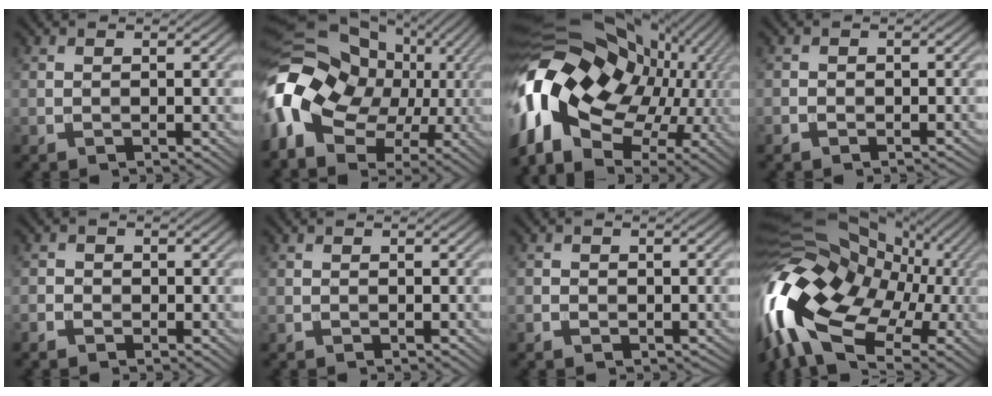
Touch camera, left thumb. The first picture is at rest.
{"total": 16.6, "force": [-0.3, 12.9, 10.4], "torque": [-0.237, -0.004, 0.004]}
{"total": 19.0, "force": [-1.4, 12.9, 13.9], "torque": [-0.287, -0.045, -0.004]}
{"total": 1.4, "force": [-1.0, 0.8, 0.4], "torque": [-0.005, -0.002, -0.019]}
{"total": 1.4, "force": [-0.8, 1.2, 0.4], "torque": [-0.007, 0.000, -0.020]}
{"total": 0.0}
{"total": 1.4, "force": [-0.5, 1.3, 0.3], "torque": [-0.004, -0.006, -0.010]}
{"total": 18.5, "force": [-4.3, 12.2, 13.3], "torque": [-0.282, -0.017, -0.078]}